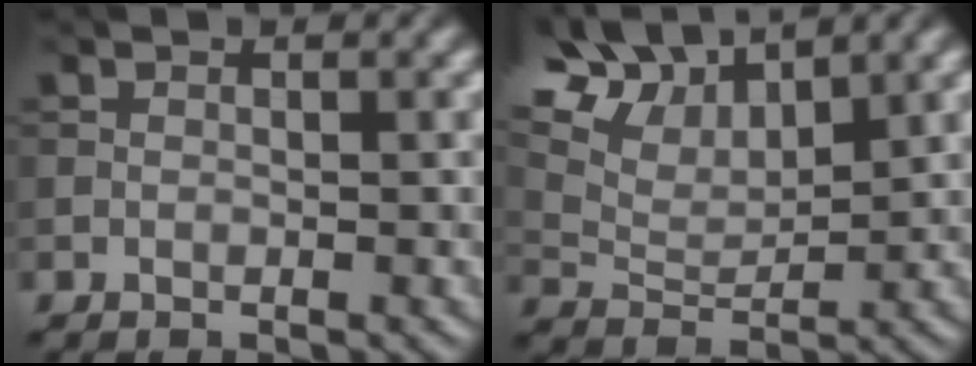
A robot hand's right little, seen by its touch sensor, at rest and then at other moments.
{"total": 9.1, "force": [6.9, 3.1, 5.0], "torque": [-0.139, 0.030, 0.127]}